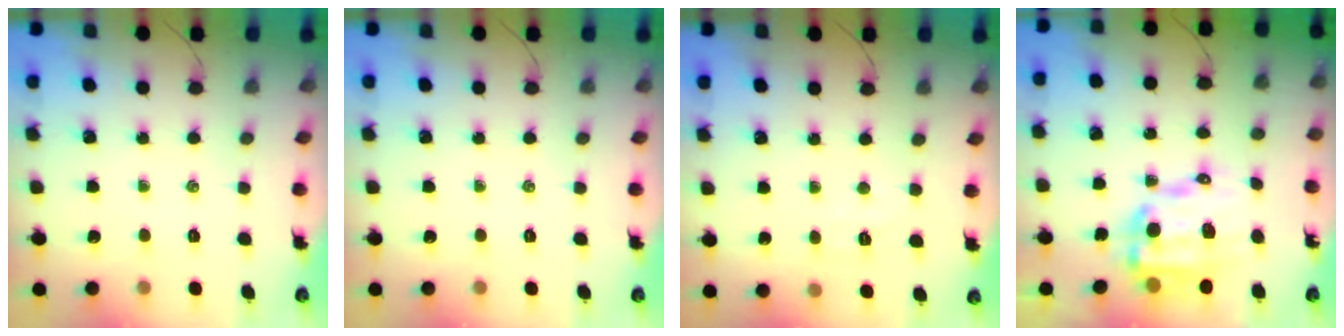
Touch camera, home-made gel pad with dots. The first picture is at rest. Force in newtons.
{"total": 0.0}
{"total": 3.5, "press": 3.4, "slide": 0.7}
{"total": 12.3, "press": 11.9, "slide": 3.0}